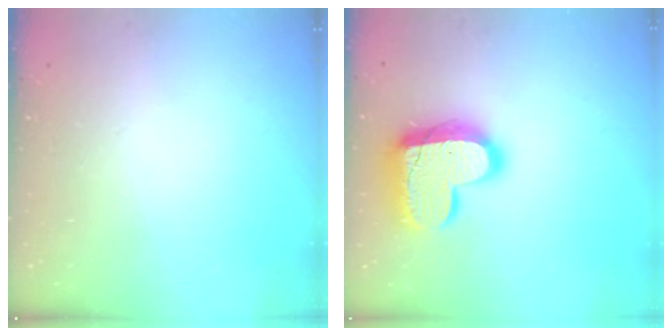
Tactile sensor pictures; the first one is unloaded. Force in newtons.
{"total": 18.0, "press": 17.9, "slide": 1.3}